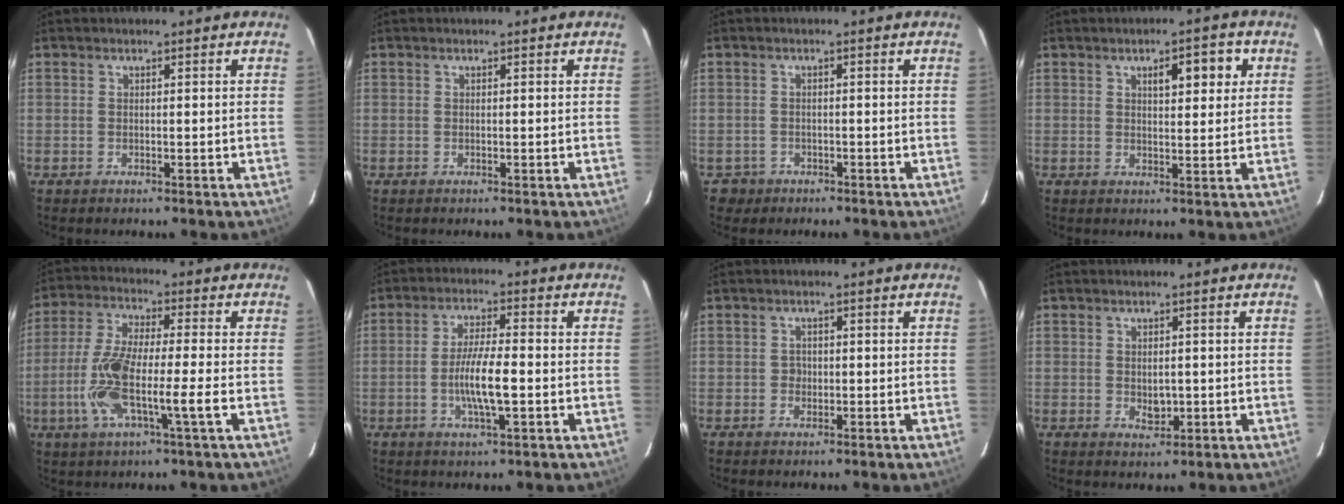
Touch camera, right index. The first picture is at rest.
{"total": 0.0}
{"total": 2.3, "force": [-1.2, 2.0, -0.5], "torque": [0.004, 0.010, -0.020]}
{"total": 5.3, "force": [2.2, 1.7, 4.5], "torque": [-0.066, 0.010, 0.033]}
{"total": 11.3, "force": [-3.0, 0.8, 10.8], "torque": [-0.225, -0.002, -0.064]}
{"total": 7.2, "force": [-1.6, 0.8, 7.0], "torque": [-0.130, -0.001, -0.033]}
{"total": 1.1, "force": [-0.2, 1.0, 0.4], "torque": [-0.006, 0.004, -0.004]}
{"total": 2.4, "force": [-0.2, 1.4, 1.9], "torque": [-0.031, -0.003, 0.003]}